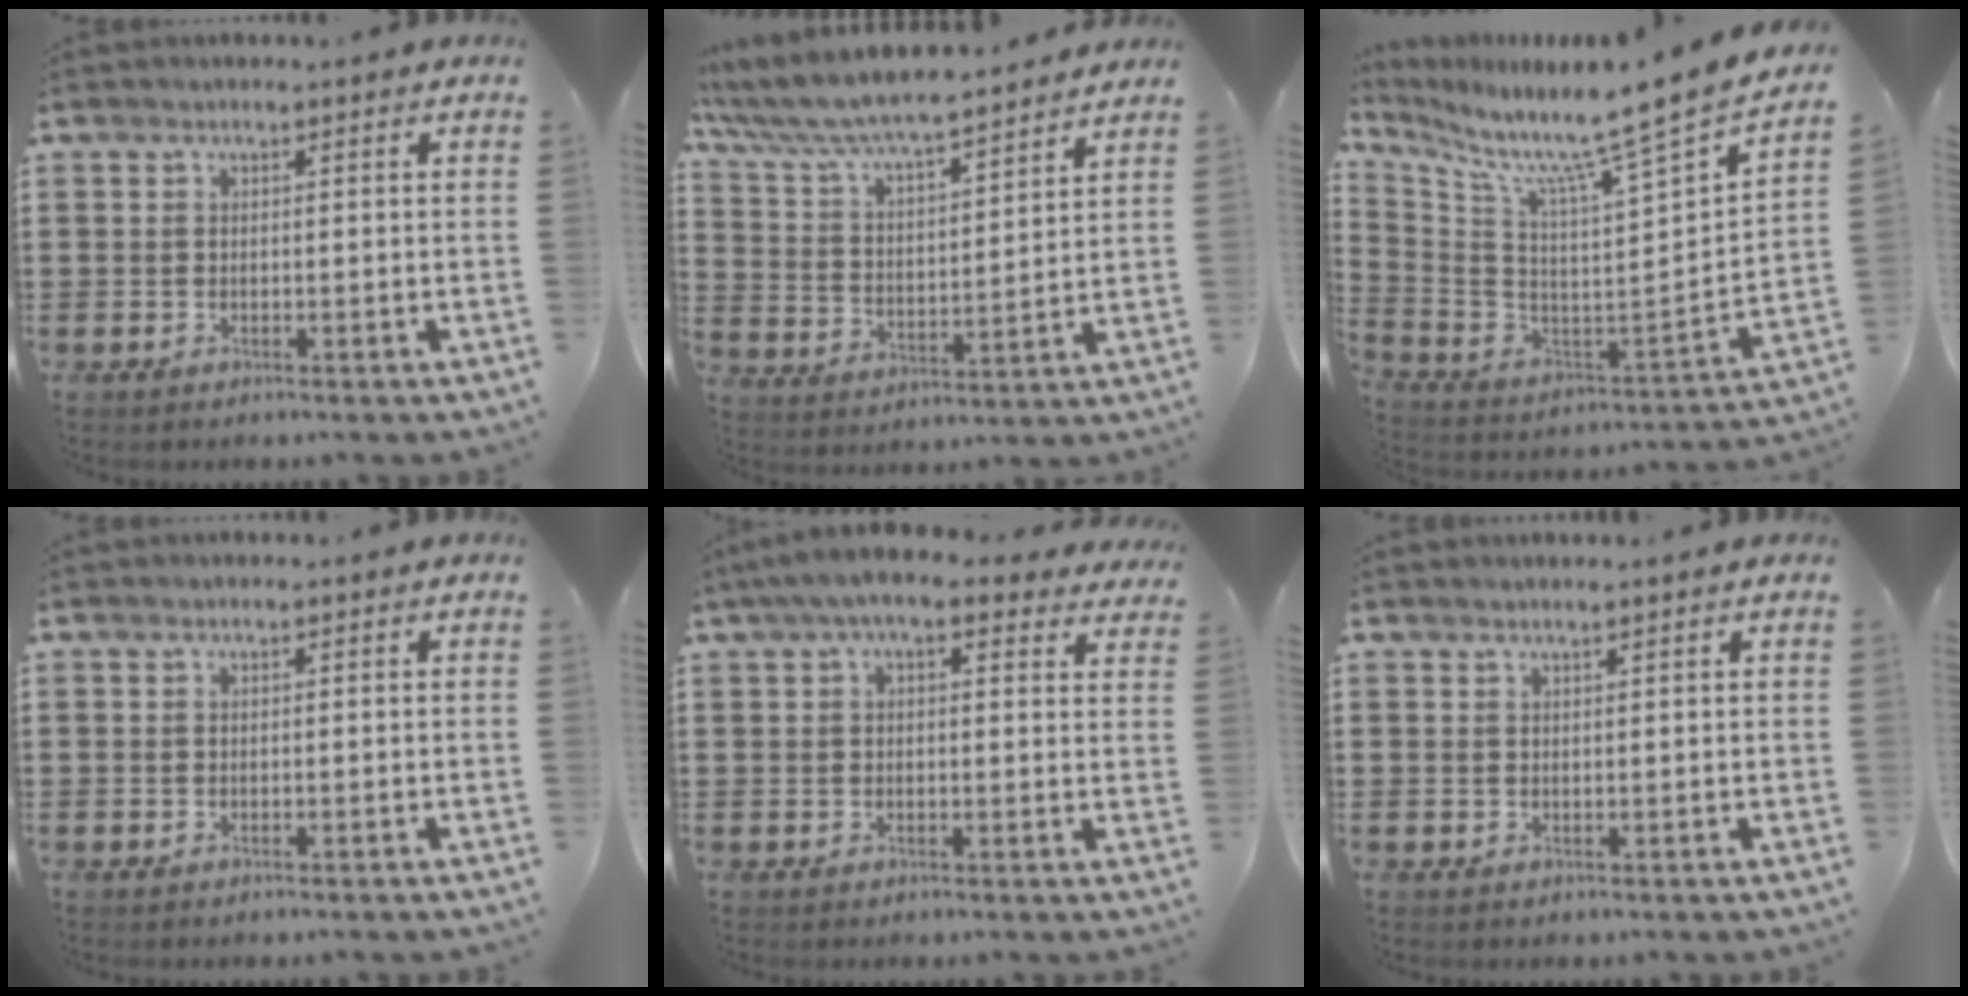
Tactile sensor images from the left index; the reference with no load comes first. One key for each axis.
{"total": 6.4, "fx": 5.9, "fy": 0.5, "fz": 2.2, "tx": -0.071, "ty": -0.041, "tz": 0.097}
{"total": 8.8, "fx": 7.5, "fy": -1.5, "fz": 4.2, "tx": -0.096, "ty": -0.088, "tz": 0.107}
{"total": 0.0}
{"total": 6.0, "fx": 4.3, "fy": 1.6, "fz": 3.9, "tx": -0.086, "ty": -0.001, "tz": 0.077}
{"total": 1.1, "fx": 1.0, "fy": -0.2, "fz": 0.4, "tx": -0.007, "ty": -0.003, "tz": 0.020}